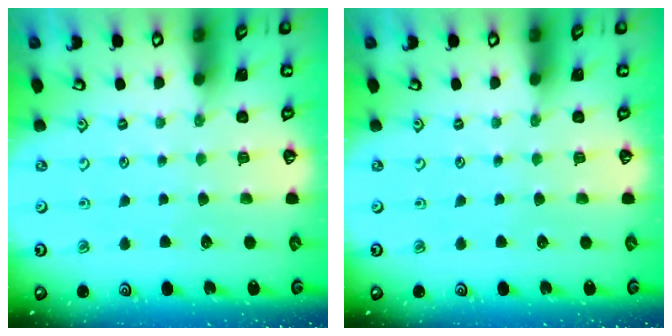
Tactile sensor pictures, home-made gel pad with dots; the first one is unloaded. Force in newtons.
{"total": 0.0}